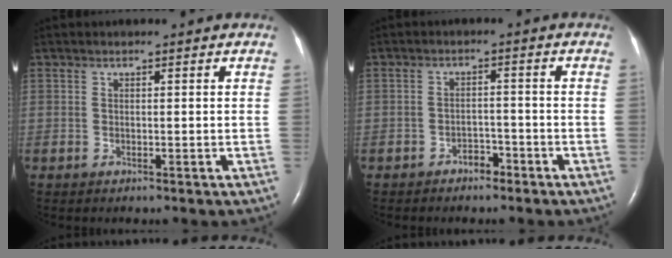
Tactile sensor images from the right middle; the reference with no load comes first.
{"total": 2.3, "force": [-1.8, 1.2, 0.9], "torque": [-0.011, 0.006, -0.027]}